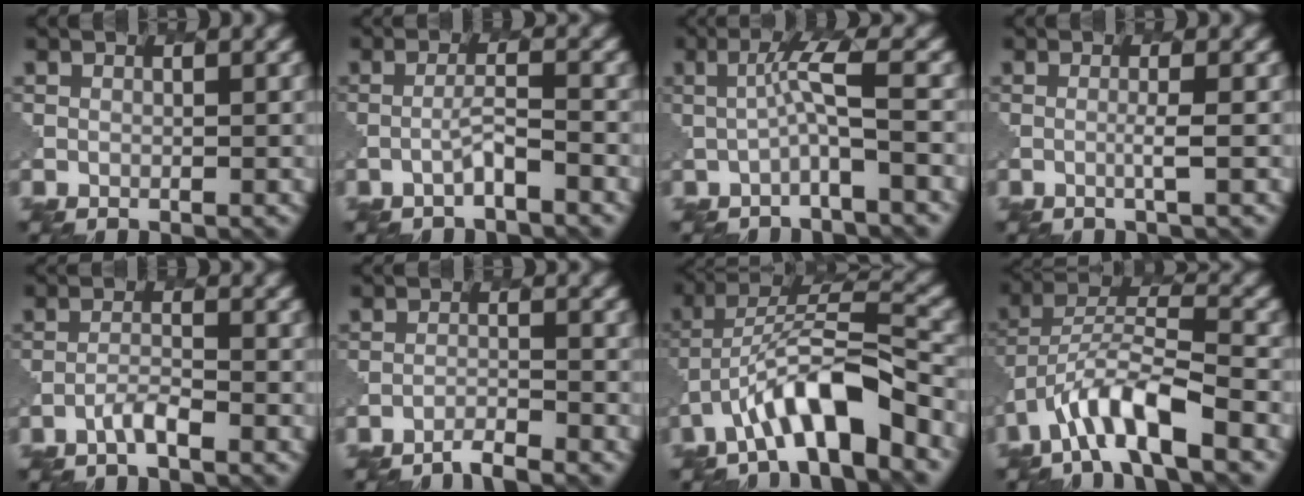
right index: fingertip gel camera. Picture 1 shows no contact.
{"total": 1.7, "force": [-0.8, 0.1, 1.4], "torque": [-0.027, 0.011, -0.019]}
{"total": 3.1, "force": [-0.3, 0.2, 3.1], "torque": [-0.053, 0.010, -0.011]}
{"total": 1.2, "force": [0.1, 0.0, 1.2], "torque": [-0.018, 0.004, -0.007]}
{"total": 1.6, "force": [-1.0, 0.3, 1.2], "torque": [-0.023, 0.007, -0.024]}
{"total": 2.0, "force": [-1.8, 0.2, 0.7], "torque": [-0.003, 0.001, -0.039]}
{"total": 7.9, "force": [-4.3, 2.1, 6.2], "torque": [-0.102, 0.016, -0.070]}
{"total": 7.5, "force": [-4.2, 2.2, 5.8], "torque": [-0.105, 0.008, -0.078]}